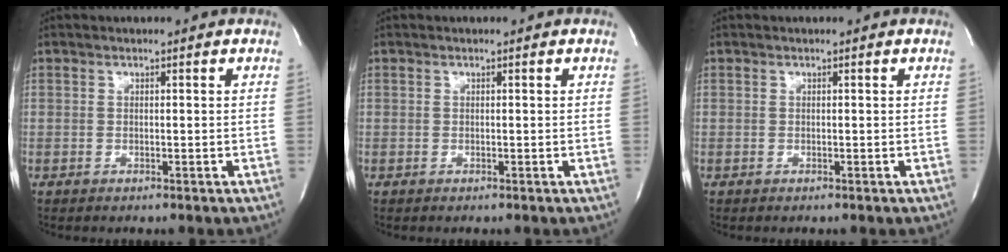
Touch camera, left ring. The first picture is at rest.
{"total": 0.0}
{"total": 0.0}